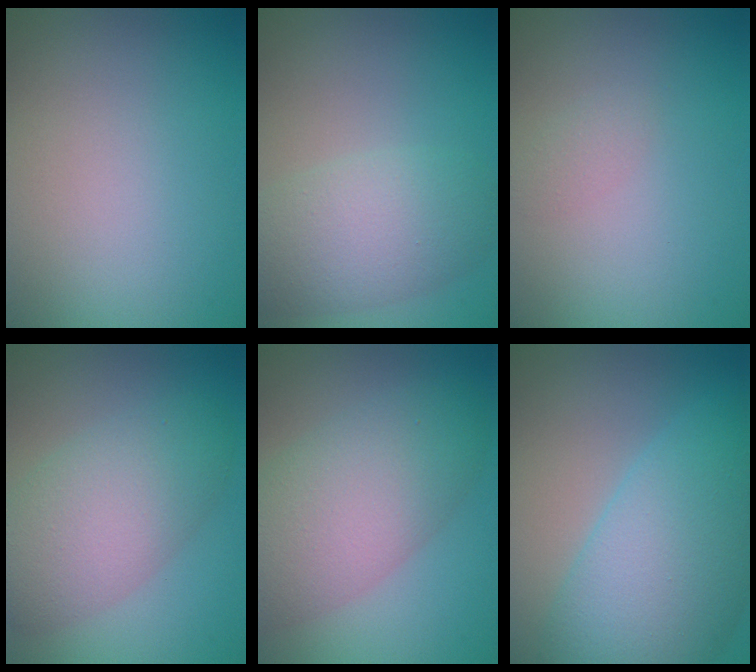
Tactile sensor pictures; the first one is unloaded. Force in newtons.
{"total": 5.4, "press": 5.4, "slide": 0.1}
{"total": 0.8, "press": 0.8, "slide": 0.0}
{"total": 6.4, "press": 6.4, "slide": 0.2}
{"total": 7.4, "press": 7.4, "slide": 0.4}
{"total": 9.7, "press": 9.7, "slide": 0.3}